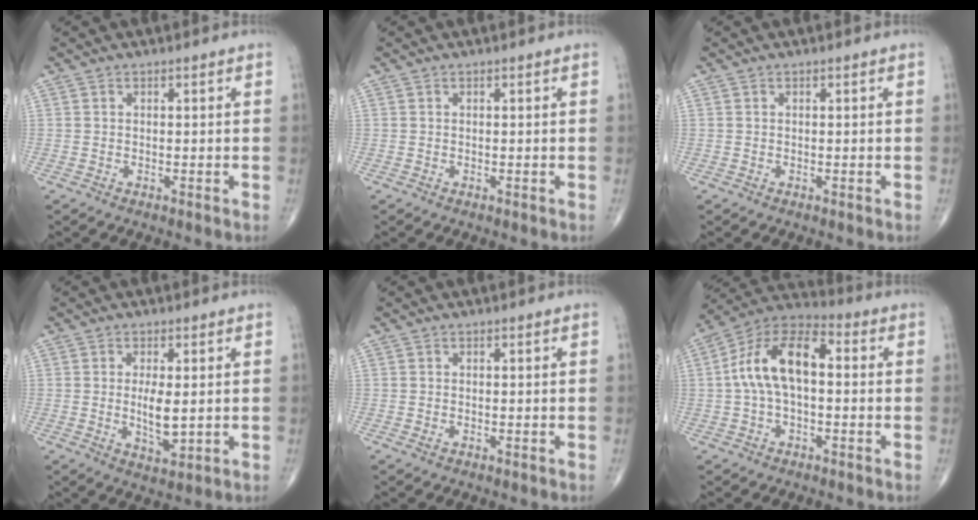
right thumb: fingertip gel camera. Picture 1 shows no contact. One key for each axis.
{"total": 0.0}
{"total": 0.0}
{"total": 5.7, "fx": 0.2, "fy": 2.1, "fz": 5.3, "tx": -0.093, "ty": -0.015, "tz": 0.007}
{"total": 0.0}
{"total": 13.6, "fx": 0.7, "fy": 7.2, "fz": 11.5, "tx": -0.211, "ty": 0.043, "tz": 0.000}